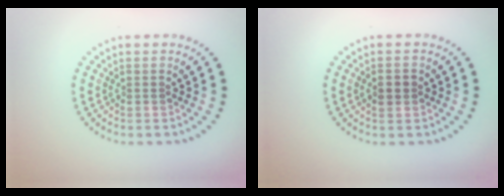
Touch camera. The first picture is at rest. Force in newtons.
{"total": 2.0, "press": 2.0, "slide": 0.0}